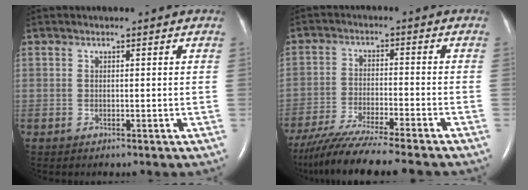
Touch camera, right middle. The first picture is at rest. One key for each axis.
{"total": 12.8, "fx": -10.9, "fy": -0.7, "fz": 6.6, "tx": -0.104, "ty": -0.035, "tz": -0.178}